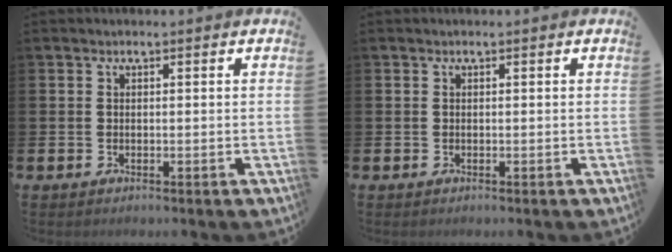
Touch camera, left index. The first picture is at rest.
{"total": 0.0}